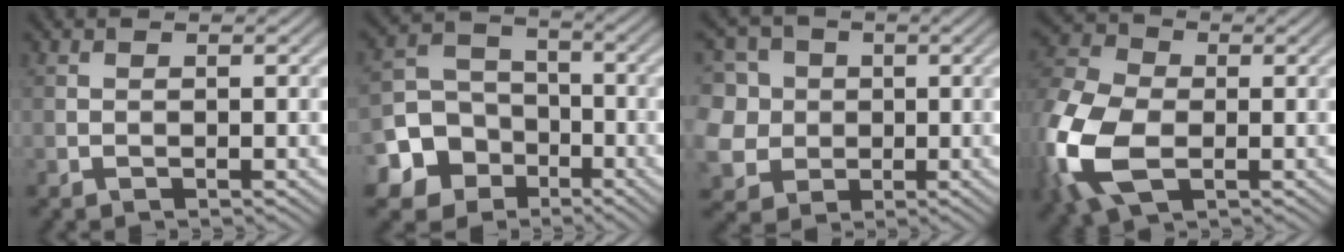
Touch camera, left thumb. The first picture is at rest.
{"total": 10.6, "force": [-4.7, 9.0, 3.0], "torque": [-0.091, -0.031, -0.111]}
{"total": 10.2, "force": [2.2, 9.1, 4.2], "torque": [-0.146, 0.015, 0.029]}
{"total": 14.1, "force": [-3.2, 9.2, 10.2], "torque": [-0.288, -0.026, -0.068]}